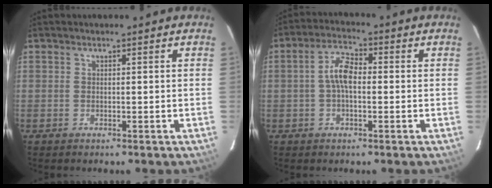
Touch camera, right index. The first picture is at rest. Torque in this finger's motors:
{"motor_torque": [0.75, 0.08, 0.35, 0.11]}